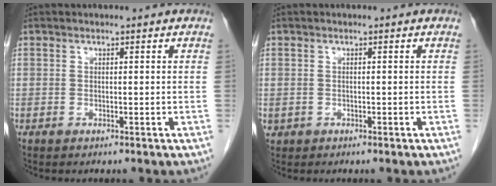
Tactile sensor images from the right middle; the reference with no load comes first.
{"total": 0.7, "force": [-0.2, 0.6, 0.1], "torque": [-0.003, 0.004, 0.001]}